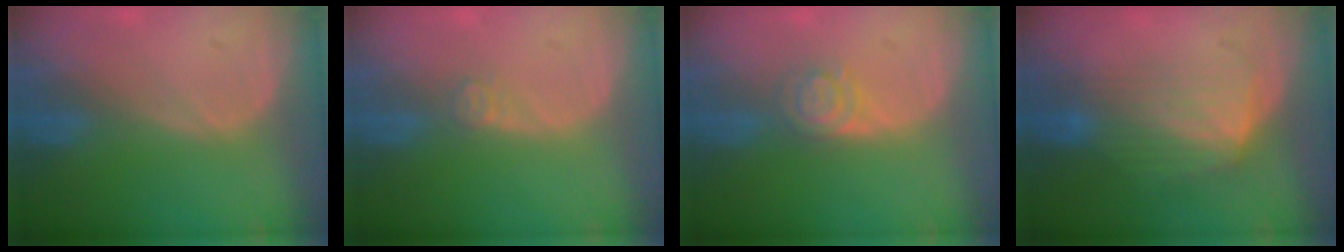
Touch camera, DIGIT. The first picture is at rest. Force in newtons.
{"total": 2.0, "press": 1.6, "slide": 1.1}
{"total": 4.2, "press": 3.8, "slide": 1.7}
{"total": 6.4, "press": 6.4, "slide": 1.0}